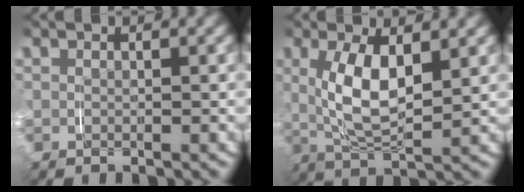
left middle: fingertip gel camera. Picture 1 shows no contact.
{"total": 5.8, "force": [1.2, 2.6, 5.0], "torque": [-0.104, -0.009, 0.028]}